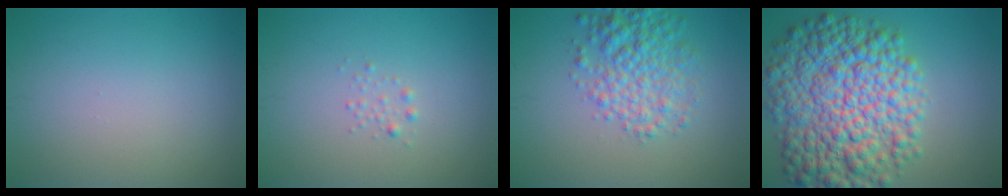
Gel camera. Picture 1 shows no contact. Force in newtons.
{"total": 0.7, "press": 0.7, "slide": 0.0}
{"total": 5.0, "press": 5.0, "slide": 0.1}
{"total": 12.2, "press": 12.2, "slide": 0.3}